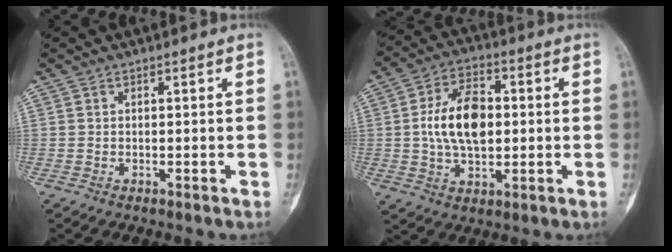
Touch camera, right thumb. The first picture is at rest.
{"total": 13.0, "force": [0.7, 7.7, 10.4], "torque": [-0.171, 0.010, 0.011]}